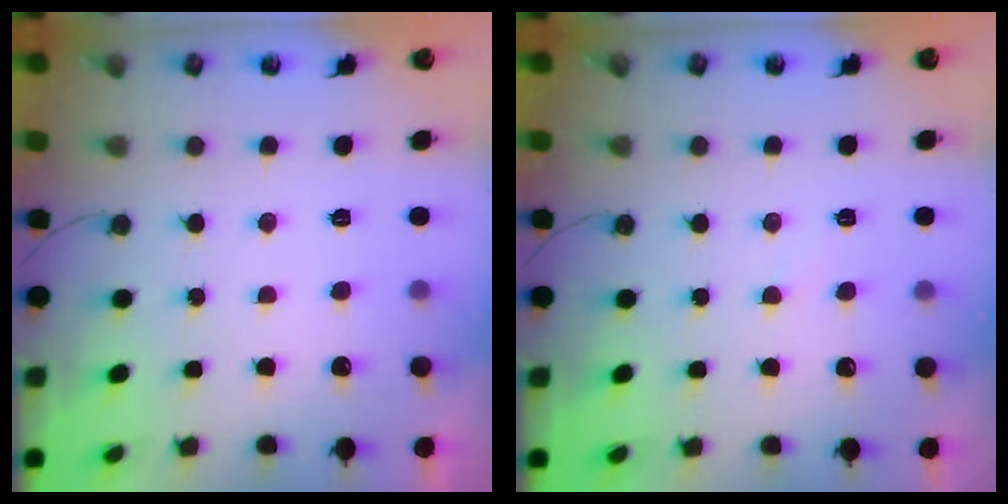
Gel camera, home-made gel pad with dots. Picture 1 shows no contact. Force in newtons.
{"total": 4.7, "press": 4.6, "slide": 0.7}